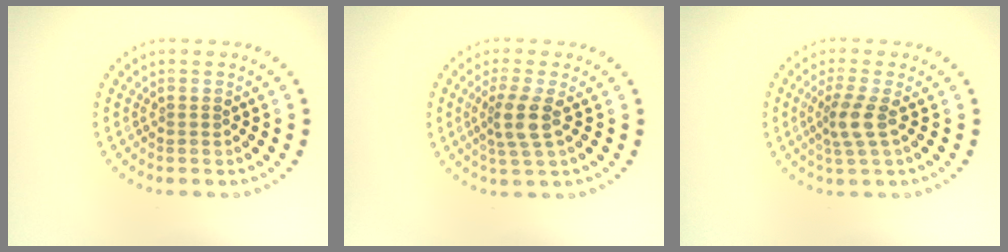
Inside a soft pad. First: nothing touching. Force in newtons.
{"total": 2.7, "press": 2.2, "slide": 1.6}
{"total": 2.4, "press": 1.8, "slide": 1.6}